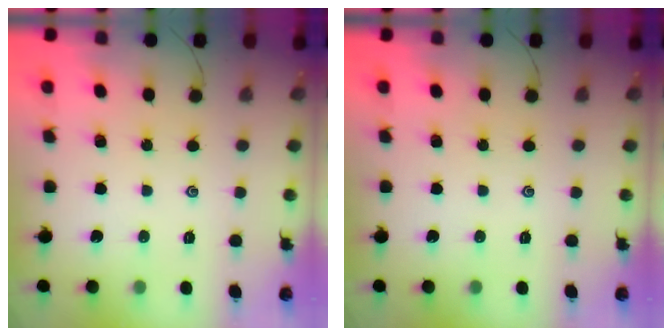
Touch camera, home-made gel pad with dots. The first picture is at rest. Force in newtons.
{"total": 0.0}